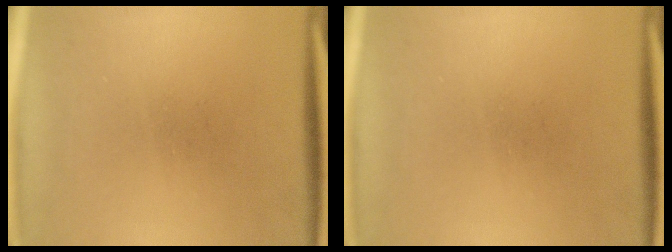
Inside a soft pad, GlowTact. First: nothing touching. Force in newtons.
{"total": 0.0}